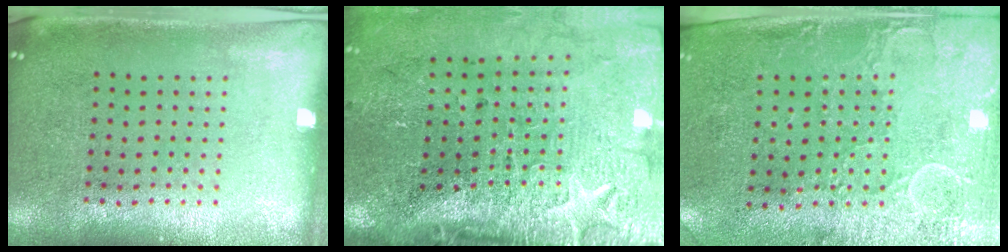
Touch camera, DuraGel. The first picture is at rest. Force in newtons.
{"total": 4.6, "press": 3.6, "slide": 2.8}
{"total": 2.9, "press": 2.4, "slide": 1.7}